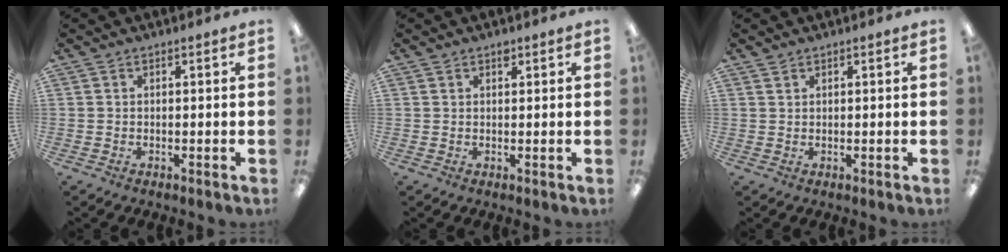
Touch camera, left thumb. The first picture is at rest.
{"total": 1.4, "force": [1.1, 0.7, 0.4], "torque": [-0.001, -0.003, 0.019]}
{"total": 1.0, "force": [0.8, 0.5, 0.2], "torque": [-0.006, -0.001, 0.016]}